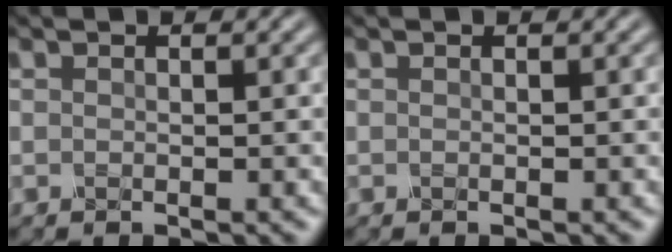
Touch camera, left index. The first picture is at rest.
{"total": 0.0}